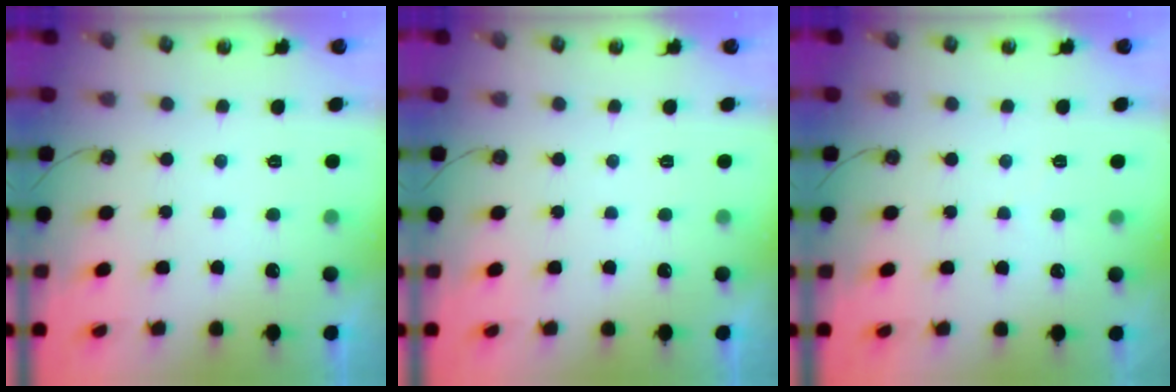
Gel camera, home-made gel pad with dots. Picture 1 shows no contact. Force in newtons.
{"total": 0.0}
{"total": 2.7, "press": 2.7, "slide": 0.4}